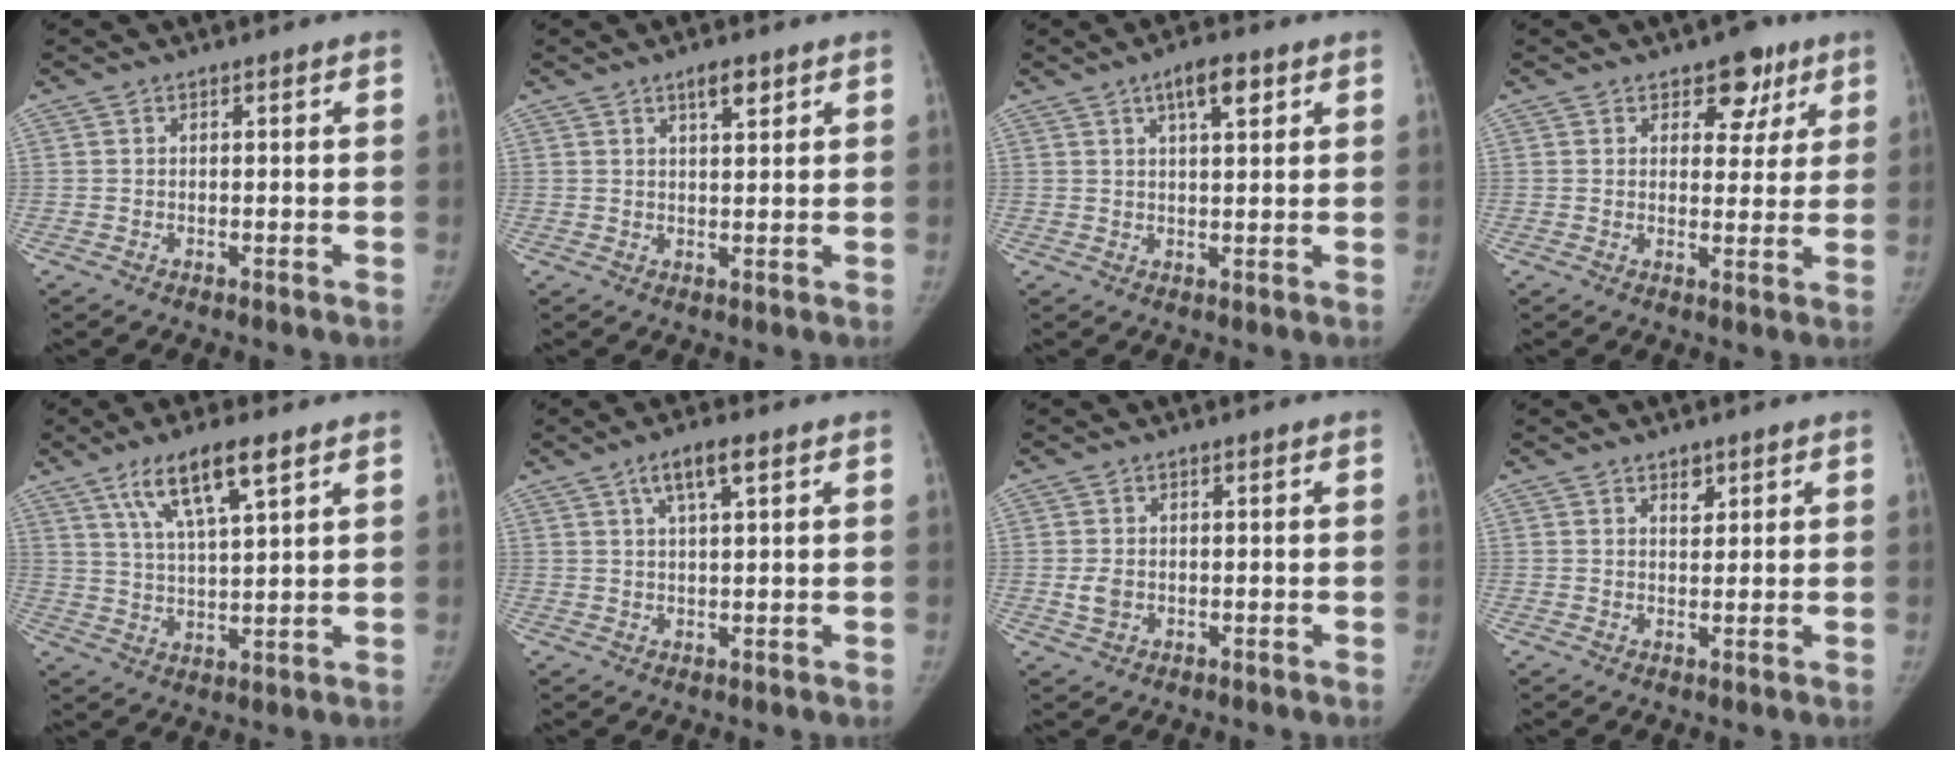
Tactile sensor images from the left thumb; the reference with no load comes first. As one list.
[{"total": 3.3, "force": [2.0, 1.1, 2.3], "torque": [-0.027, -0.011, 0.033]}, {"total": 5.3, "force": [2.7, 1.8, 4.2], "torque": [-0.057, -0.006, 0.042]}, {"total": 6.6, "force": [3.8, 4.4, 3.0], "torque": [0.003, -0.014, 0.048]}, {"total": 10.4, "force": [5.9, 2.4, 8.2], "torque": [-0.146, -0.019, 0.114]}, {"total": 5.0, "force": [2.5, 1.3, 4.1], "torque": [-0.073, 0.000, 0.046]}, {"total": 2.7, "force": [-0.4, 2.0, 1.7], "torque": [-0.031, -0.001, -0.005]}, {"total": 2.2, "force": [1.4, 1.4, 1.0], "torque": [-0.002, -0.009, 0.022]}]